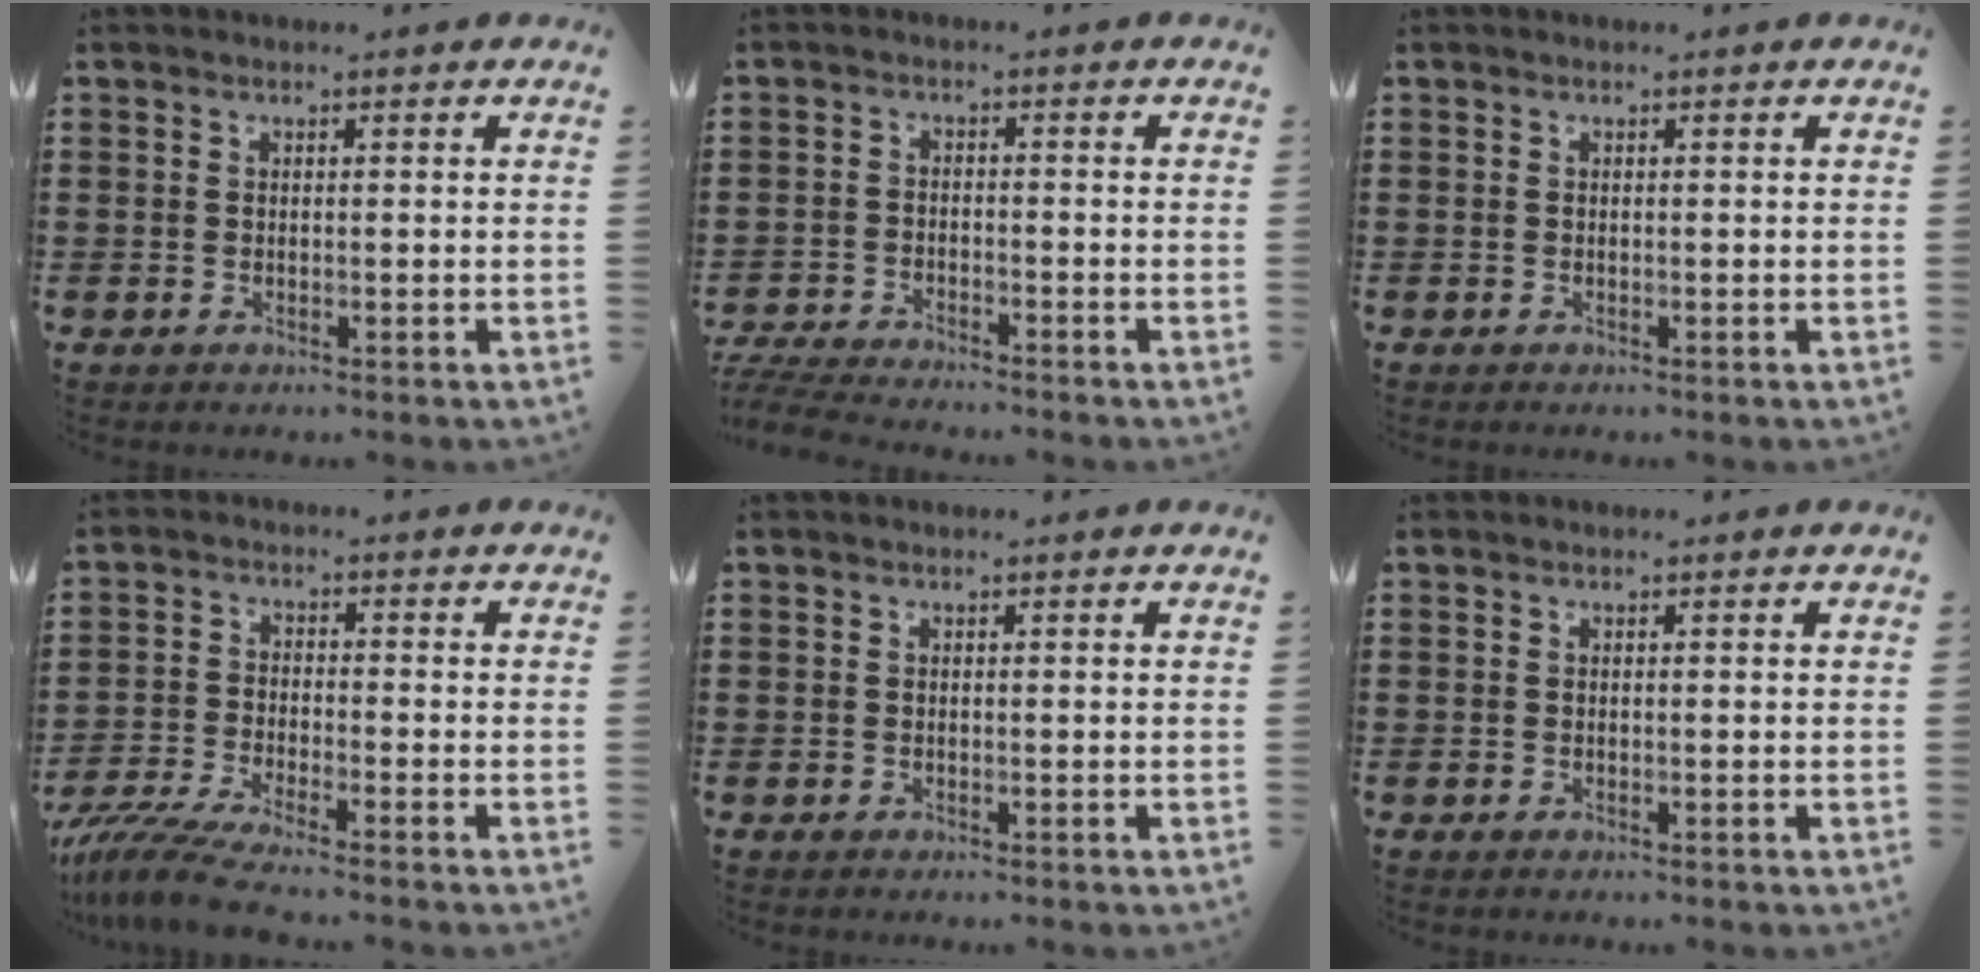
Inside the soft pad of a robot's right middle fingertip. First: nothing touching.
{"total": 4.6, "force": [-4.5, 0.4, 0.8], "torque": [-0.034, -0.006, -0.096]}
{"total": 0.0}
{"total": 6.1, "force": [-5.7, 0.2, 2.2], "torque": [-0.060, -0.014, -0.114]}
{"total": 0.0}
{"total": 0.0}